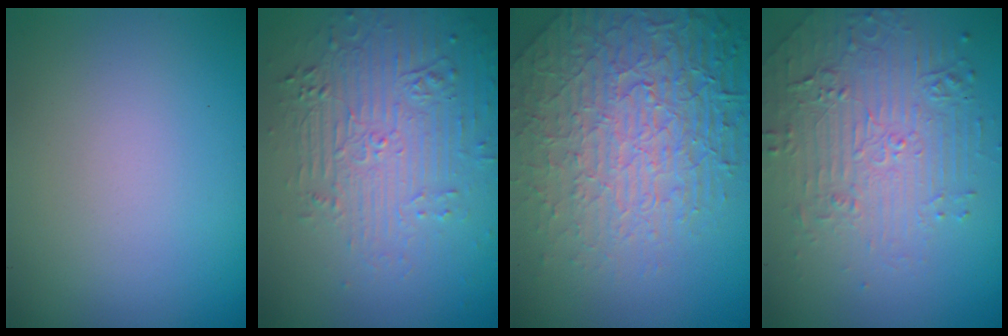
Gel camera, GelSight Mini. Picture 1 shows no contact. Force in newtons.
{"total": 5.9, "press": 3.6, "slide": 4.7}
{"total": 7.6, "press": 5.8, "slide": 5.0}
{"total": 5.0, "press": 3.8, "slide": 3.2}